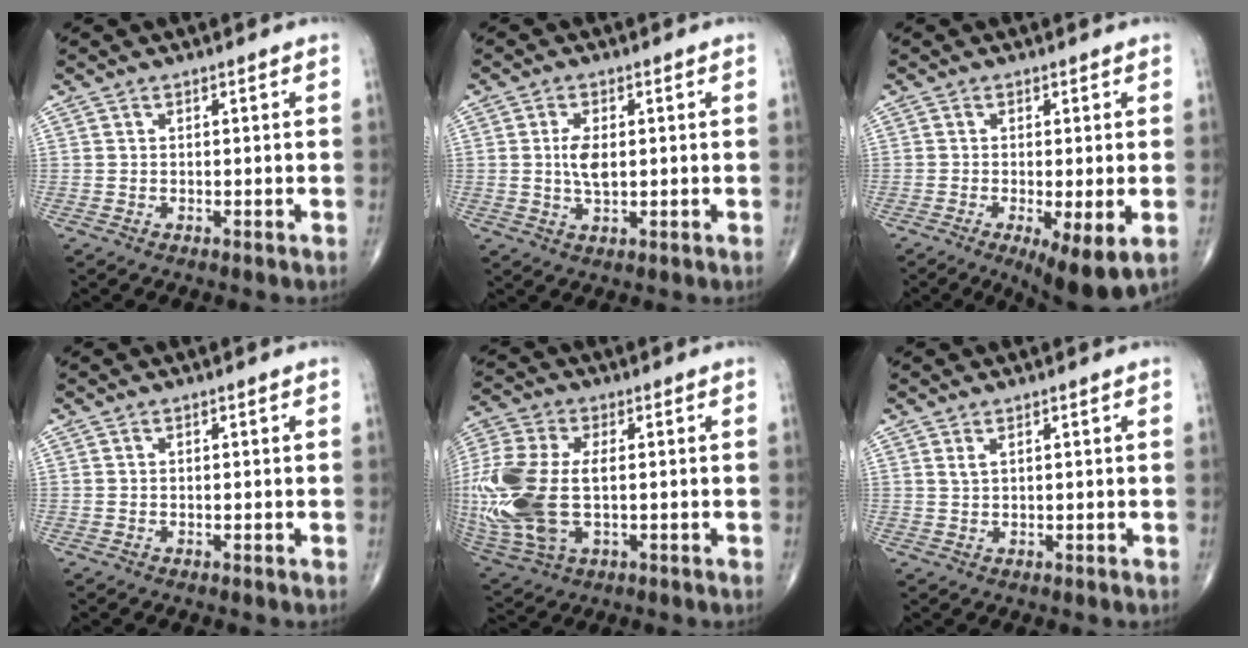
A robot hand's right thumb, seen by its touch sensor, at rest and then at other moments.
{"total": 4.6, "force": [0.4, 2.2, 4.0], "torque": [-0.080, -0.004, 0.009]}
{"total": 8.9, "force": [-3.0, 2.2, 8.1], "torque": [-0.129, -0.023, -0.045]}
{"total": 0.0}
{"total": 22.2, "force": [-1.1, 12.5, 18.3], "torque": [-0.472, -0.010, -0.007]}
{"total": 1.1, "force": [0.7, 0.3, 0.8], "torque": [-0.018, 0.002, 0.016]}